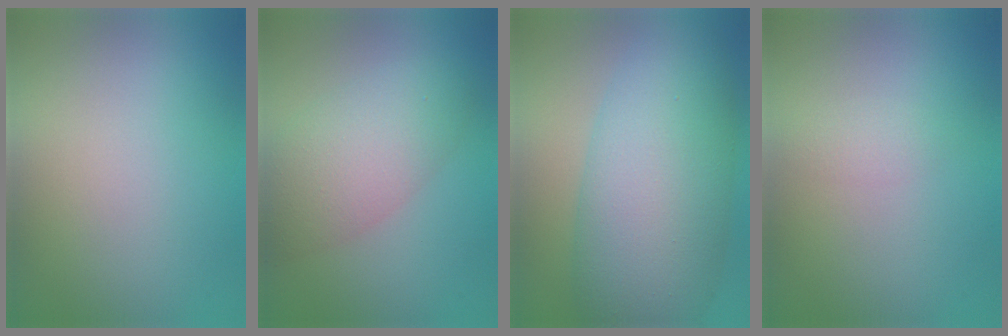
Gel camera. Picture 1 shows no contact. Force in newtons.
{"total": 5.3, "press": 5.3, "slide": 0.3}
{"total": 10.4, "press": 10.4, "slide": 0.2}
{"total": 1.0, "press": 1.0, "slide": 0.0}